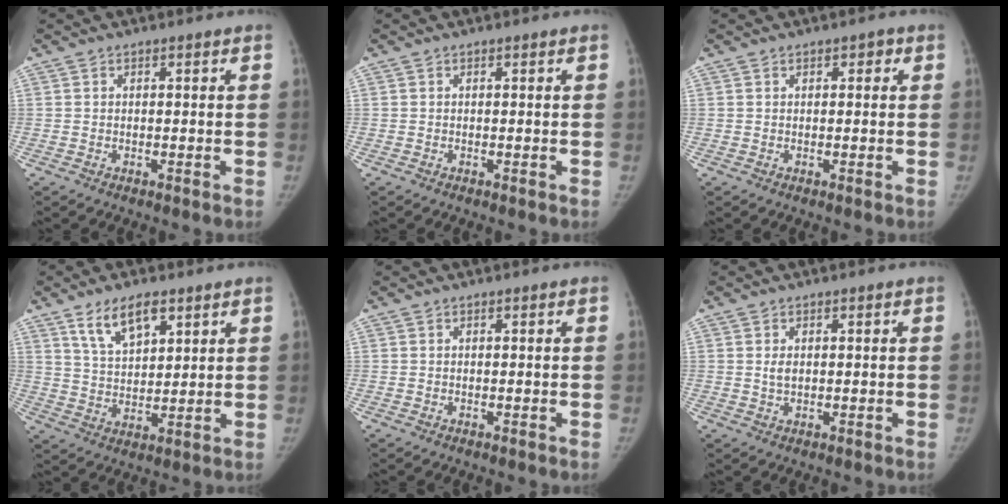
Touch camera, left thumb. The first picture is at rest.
{"total": 0.0}
{"total": 1.2, "force": [0.5, 0.8, 0.8], "torque": [0.003, 0.002, 0.003]}
{"total": 8.9, "force": [5.4, 4.1, 5.8], "torque": [-0.084, -0.027, 0.104]}
{"total": 0.0}
{"total": 1.7, "force": [0.3, 1.1, 1.3], "torque": [-0.021, -0.003, 0.007]}